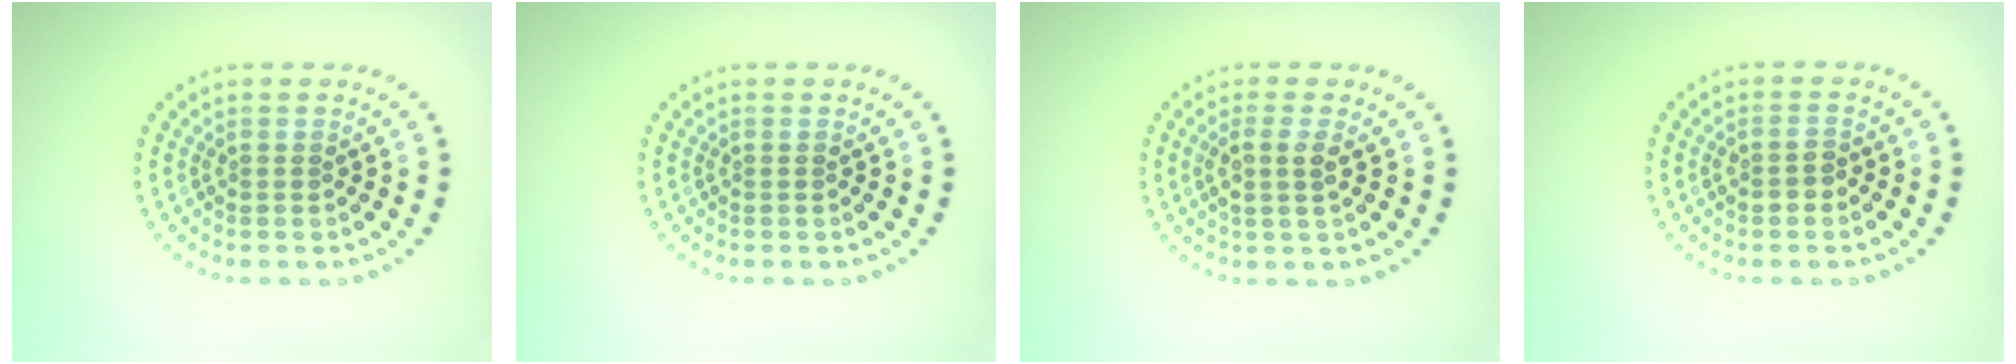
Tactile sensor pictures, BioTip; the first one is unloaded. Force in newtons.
{"total": 0.0}
{"total": 2.0, "press": 1.8, "slide": 1.0}
{"total": 1.3, "press": 1.3, "slide": 0.3}